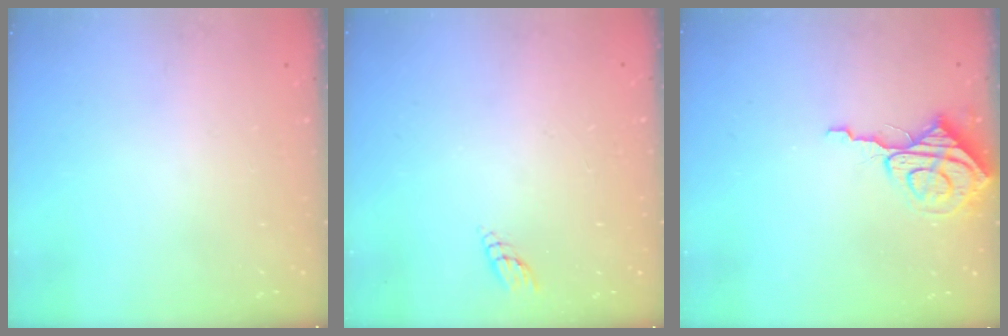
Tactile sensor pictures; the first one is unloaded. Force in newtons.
{"total": 2.9, "press": 2.9, "slide": 0.3}
{"total": 8.1, "press": 8.1, "slide": 0.7}